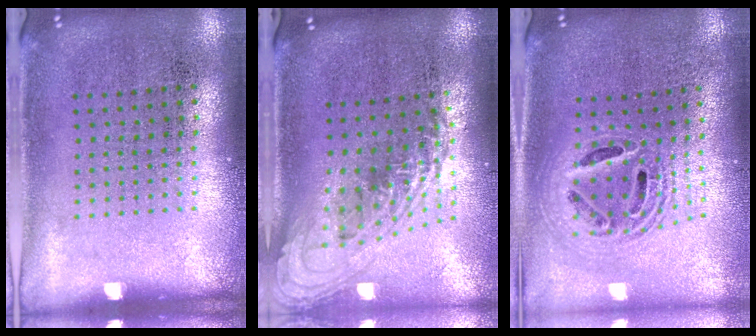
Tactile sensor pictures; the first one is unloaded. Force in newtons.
{"total": 2.2, "press": 1.6, "slide": 1.5}
{"total": 2.0, "press": 1.6, "slide": 1.2}